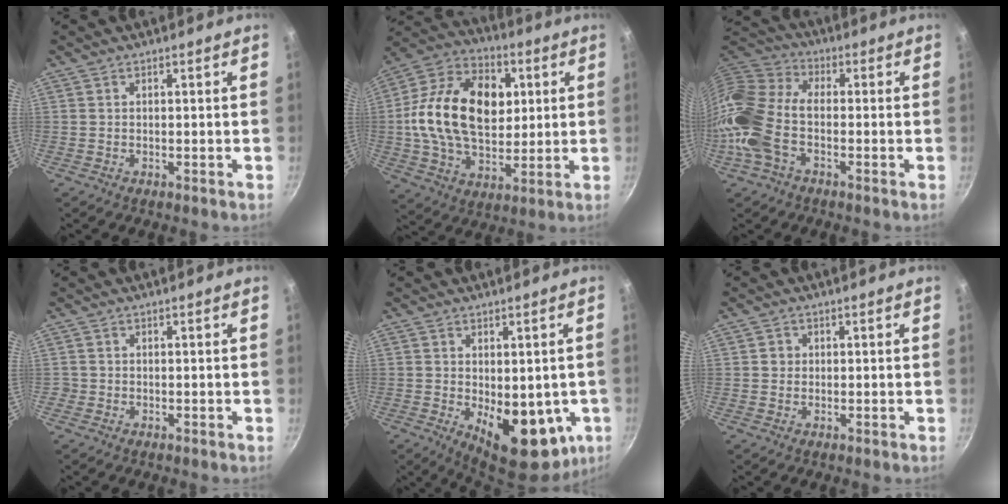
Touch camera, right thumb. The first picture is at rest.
{"total": 23.2, "force": [3.3, 15.4, 17.0], "torque": [-0.273, 0.015, 0.046]}
{"total": 14.8, "force": [-4.1, 8.6, 11.3], "torque": [-0.221, 0.034, -0.107]}
{"total": 0.8, "force": [-0.3, 0.7, 0.0], "torque": [0.001, 0.002, -0.007]}
{"total": 15.5, "force": [-2.8, 8.3, 12.8], "torque": [-0.133, -0.022, -0.020]}
{"total": 1.6, "force": [0.1, 1.5, 0.4], "torque": [0.001, 0.003, 0.000]}